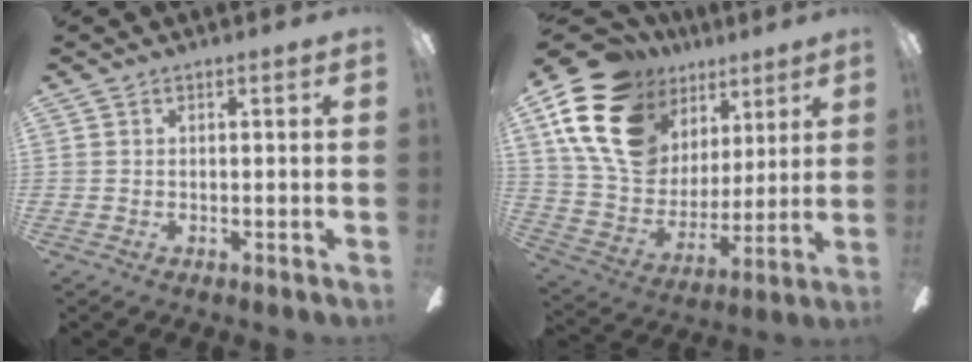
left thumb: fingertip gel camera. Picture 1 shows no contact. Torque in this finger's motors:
{"motor_torque": [0.49, 0.69, 1.32, -1.45, 0.43]}